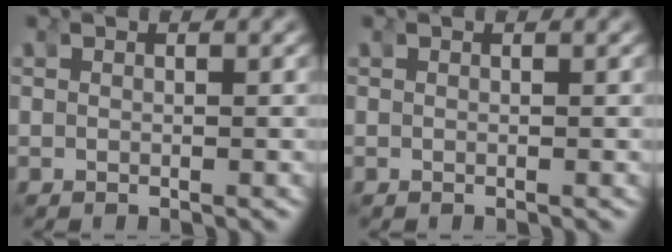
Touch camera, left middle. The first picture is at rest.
{"total": 0.0}